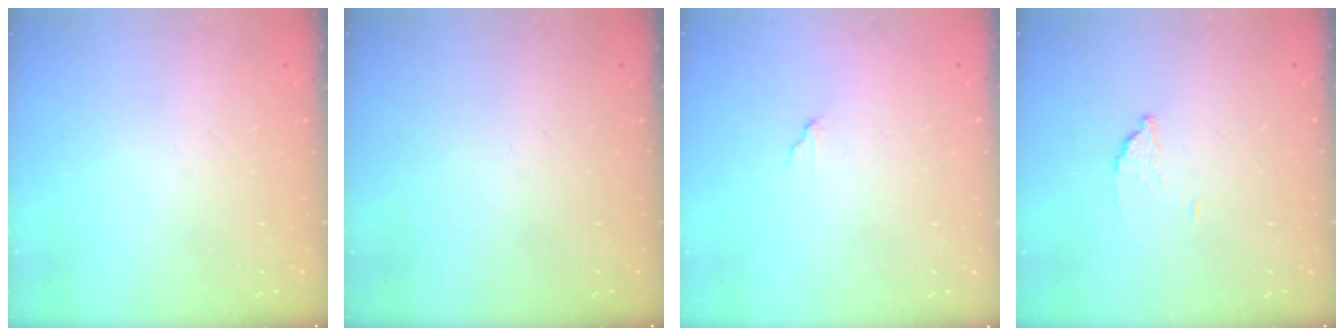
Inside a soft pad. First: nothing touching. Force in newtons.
{"total": 0.0}
{"total": 4.1, "press": 4.1, "slide": 0.4}
{"total": 1.8, "press": 1.8, "slide": 0.1}